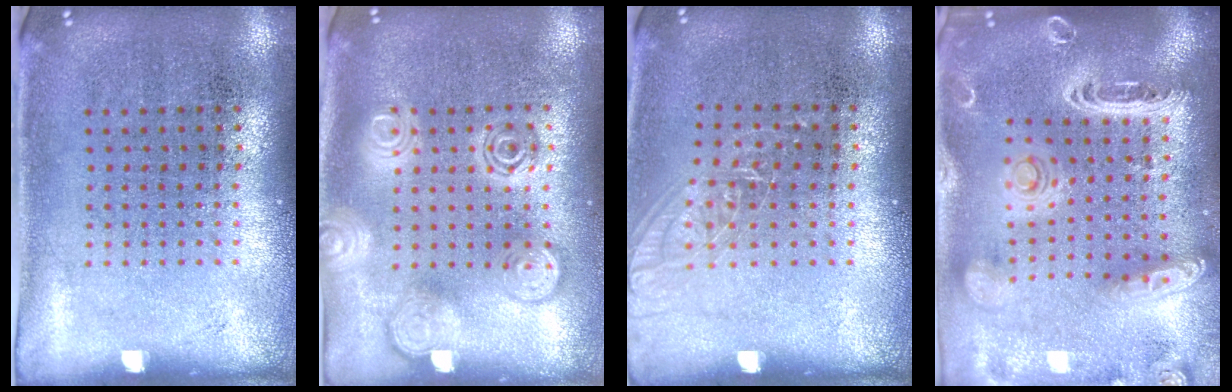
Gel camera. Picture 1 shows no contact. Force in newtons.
{"total": 3.2, "press": 3.1, "slide": 0.5}
{"total": 1.1, "press": 1.1, "slide": 0.2}
{"total": 3.3, "press": 2.7, "slide": 1.8}